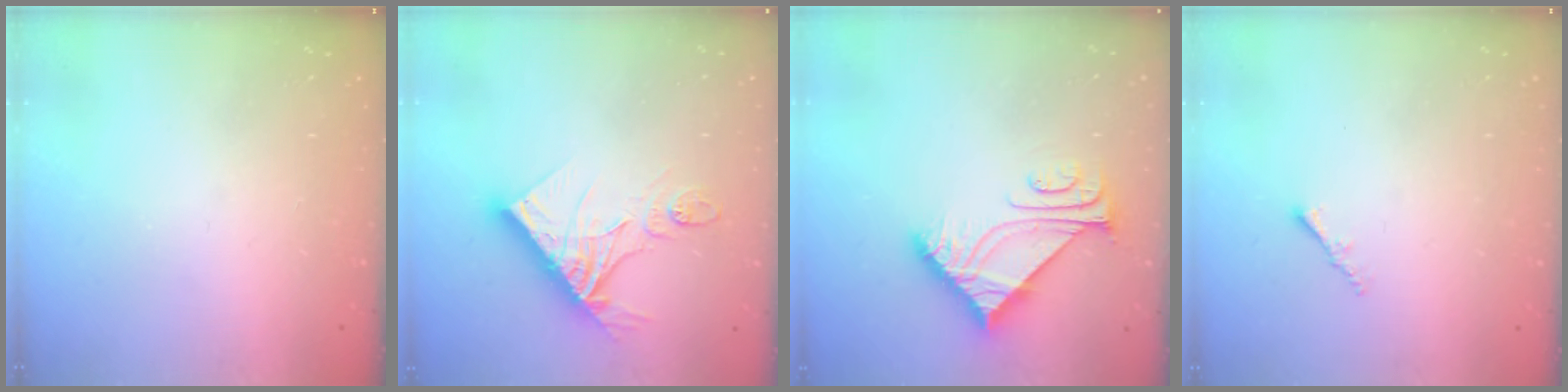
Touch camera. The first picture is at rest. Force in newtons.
{"total": 16.2, "press": 16.1, "slide": 1.6}
{"total": 7.7, "press": 7.6, "slide": 1.0}
{"total": 1.0, "press": 1.0, "slide": 0.4}